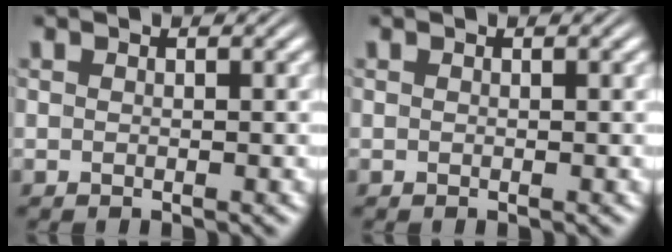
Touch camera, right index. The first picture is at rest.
{"total": 0.0}